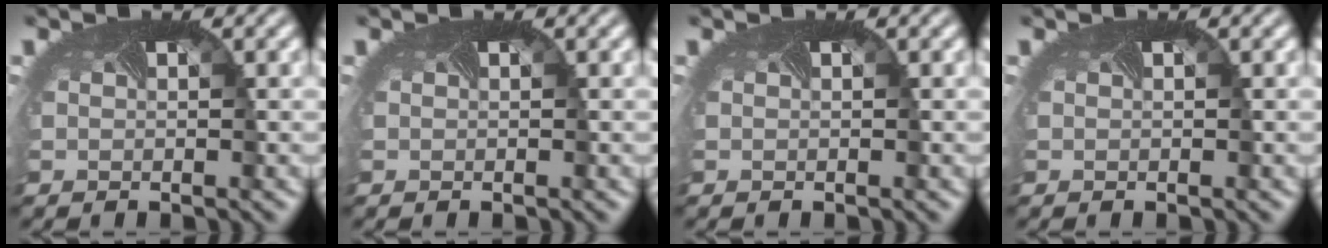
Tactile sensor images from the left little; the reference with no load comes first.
{"total": 0.0}
{"total": 0.0}
{"total": 0.0}